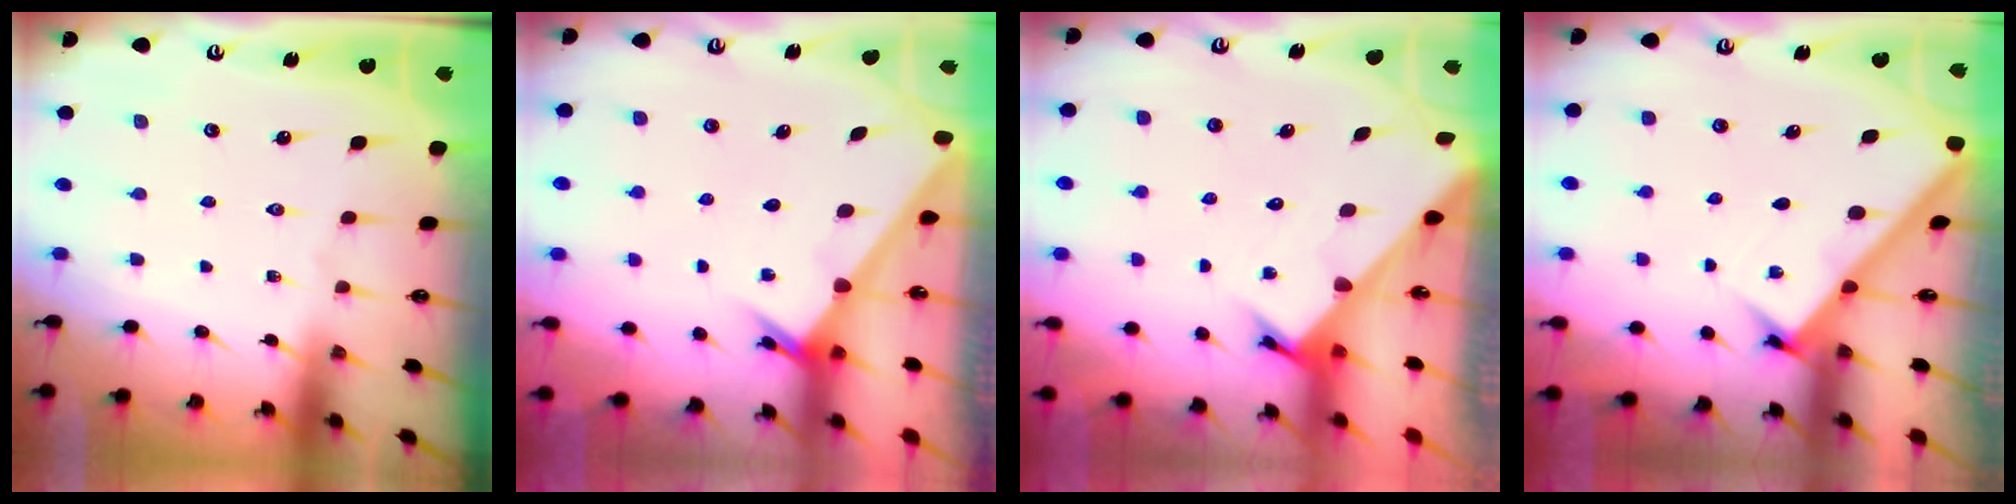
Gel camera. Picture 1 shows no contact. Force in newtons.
{"total": 2.5, "press": 2.5, "slide": 0.2}
{"total": 2.5, "press": 2.4, "slide": 0.2}
{"total": 2.6, "press": 2.6, "slide": 0.3}